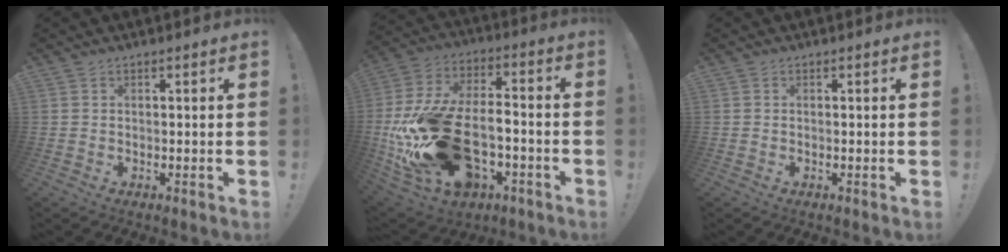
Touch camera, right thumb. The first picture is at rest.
{"total": 26.5, "force": [-7.0, 17.3, 18.7], "torque": [-0.352, 0.028, -0.095]}
{"total": 0.0}